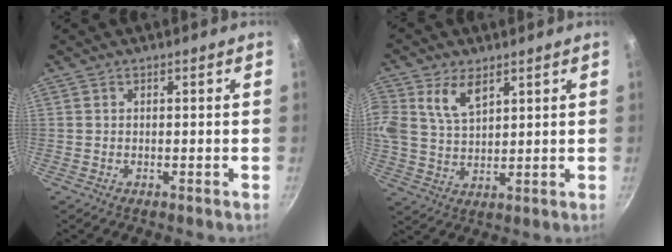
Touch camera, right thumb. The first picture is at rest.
{"total": 8.7, "force": [4.1, 5.1, 5.7], "torque": [-0.106, -0.015, 0.081]}